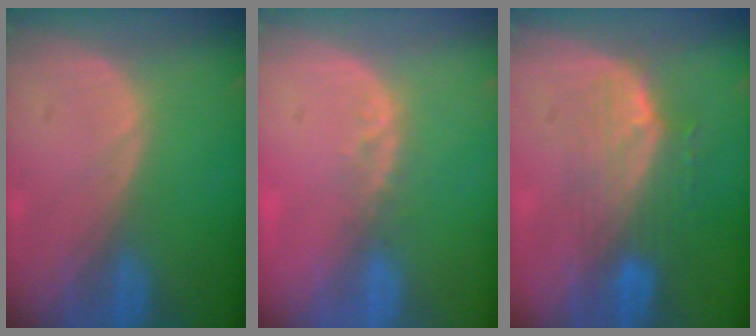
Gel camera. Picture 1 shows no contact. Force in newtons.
{"total": 2.1, "press": 1.8, "slide": 1.1}
{"total": 7.5, "press": 6.7, "slide": 3.3}